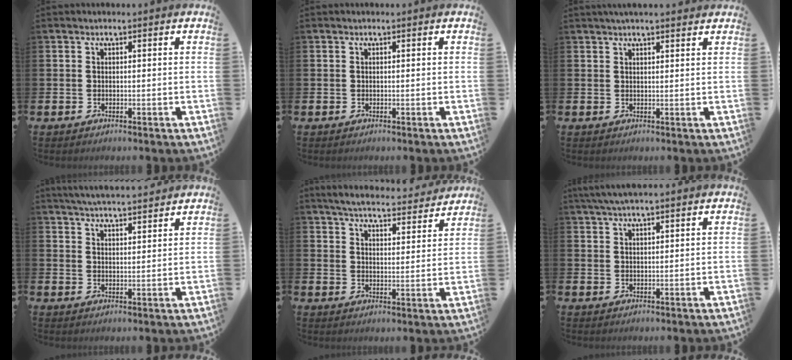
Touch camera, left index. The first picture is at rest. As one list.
[{"total": 0.0}, {"total": 2.2, "force": [2.1, 0.0, 0.8], "torque": [-0.009, -0.007, 0.035]}, {"total": 4.7, "force": [4.6, -0.1, 0.5], "torque": [-0.020, -0.025, 0.083]}, {"total": 5.6, "force": [5.5, 0.6, 1.2], "torque": [-0.041, -0.037, 0.094]}, {"total": 3.7, "force": [3.1, 0.3, 1.8], "torque": [-0.041, -0.002, 0.057]}]